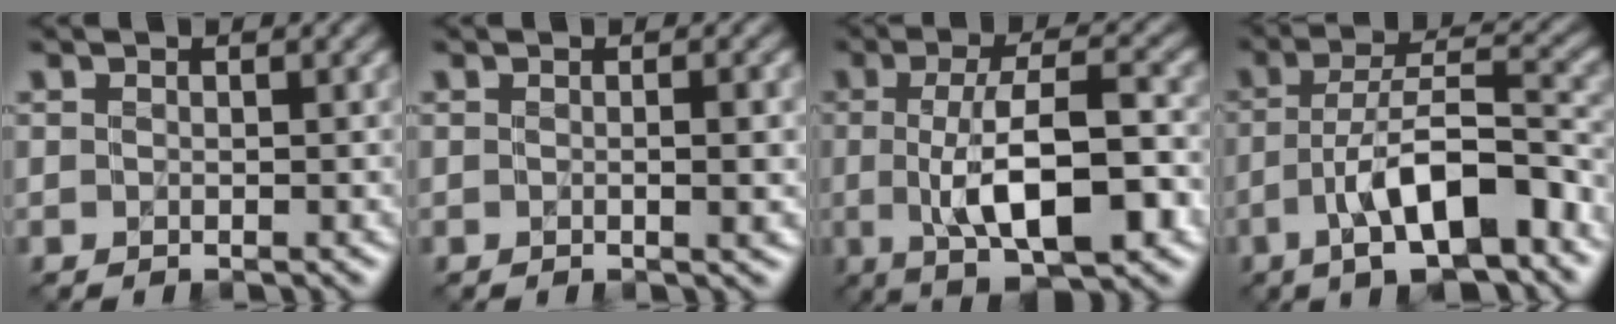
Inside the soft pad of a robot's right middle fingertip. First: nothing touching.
{"total": 1.9, "force": [0.1, 0.4, 1.8], "torque": [-0.022, 0.000, 0.000]}
{"total": 9.1, "force": [-1.2, 3.0, 8.5], "torque": [-0.131, 0.001, -0.019]}
{"total": 9.5, "force": [-4.1, 3.2, 8.0], "torque": [-0.126, 0.016, -0.068]}